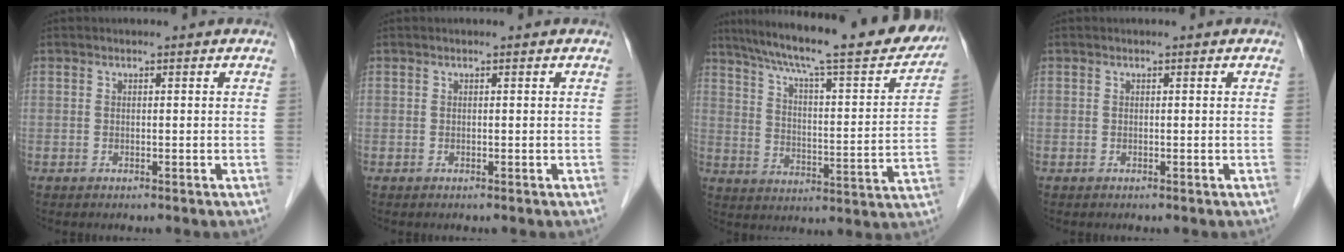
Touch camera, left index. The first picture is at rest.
{"total": 0.0}
{"total": 25.9, "force": [22.0, 2.9, 13.3], "torque": [-0.214, -0.018, 0.298]}
{"total": 0.0}